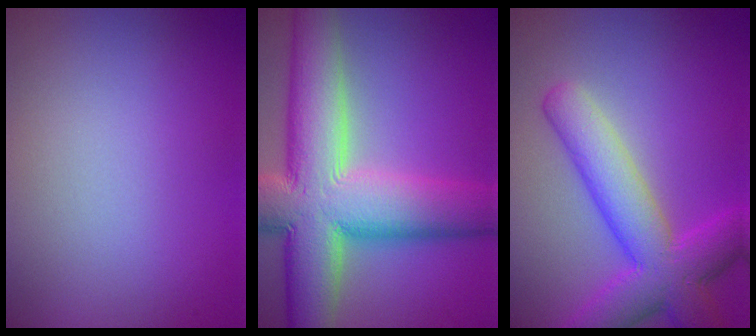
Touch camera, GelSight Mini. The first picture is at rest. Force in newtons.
{"total": 13.4, "press": 13.3, "slide": 1.3}
{"total": 7.3, "press": 7.3, "slide": 0.3}